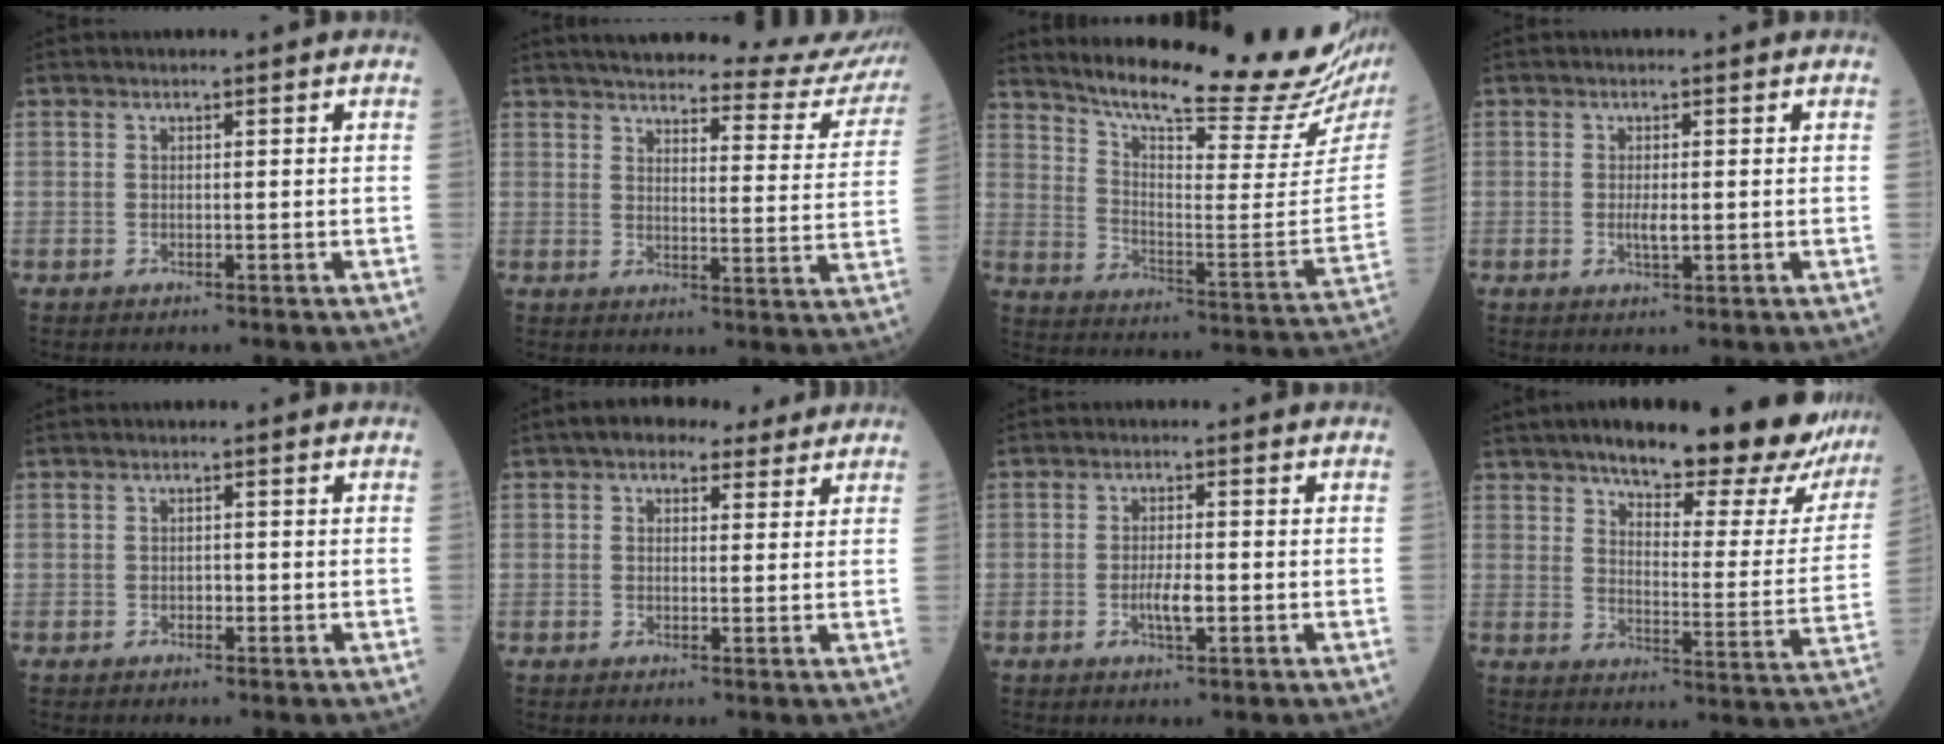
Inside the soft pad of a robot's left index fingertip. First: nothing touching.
{"total": 21.1, "force": [19.6, 2.7, 7.2], "torque": [-0.088, -0.044, 0.231]}
{"total": 25.3, "force": [22.1, 0.9, 12.4], "torque": [-0.204, -0.084, 0.300]}
{"total": 1.9, "force": [0.0, 0.4, 1.9], "torque": [-0.040, -0.002, 0.001]}
{"total": 0.7, "force": [-0.1, 0.4, 0.5], "torque": [-0.007, 0.002, -0.005]}
{"total": 5.6, "force": [4.1, 2.8, 2.7], "torque": [-0.039, 0.029, 0.061]}
{"total": 3.0, "force": [-0.7, 0.6, 2.9], "torque": [-0.059, -0.002, -0.012]}
{"total": 23.1, "force": [19.4, 4.8, 11.6], "torque": [-0.143, -0.041, 0.228]}